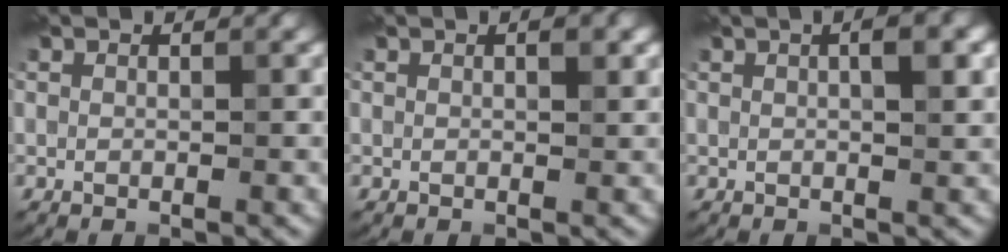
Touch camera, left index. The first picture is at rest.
{"total": 1.1, "force": [0.5, 0.3, 1.0], "torque": [-0.012, -0.001, 0.008]}
{"total": 3.3, "force": [1.2, 1.1, 2.9], "torque": [-0.019, 0.006, 0.006]}